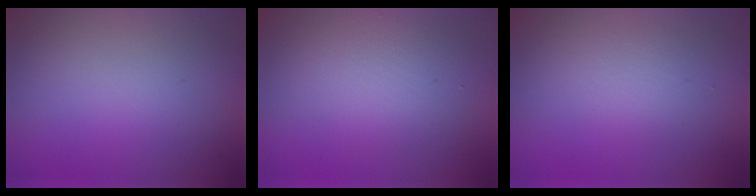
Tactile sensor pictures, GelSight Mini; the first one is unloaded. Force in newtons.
{"total": 2.0, "press": 2.0, "slide": 0.2}
{"total": 1.5, "press": 1.4, "slide": 0.1}